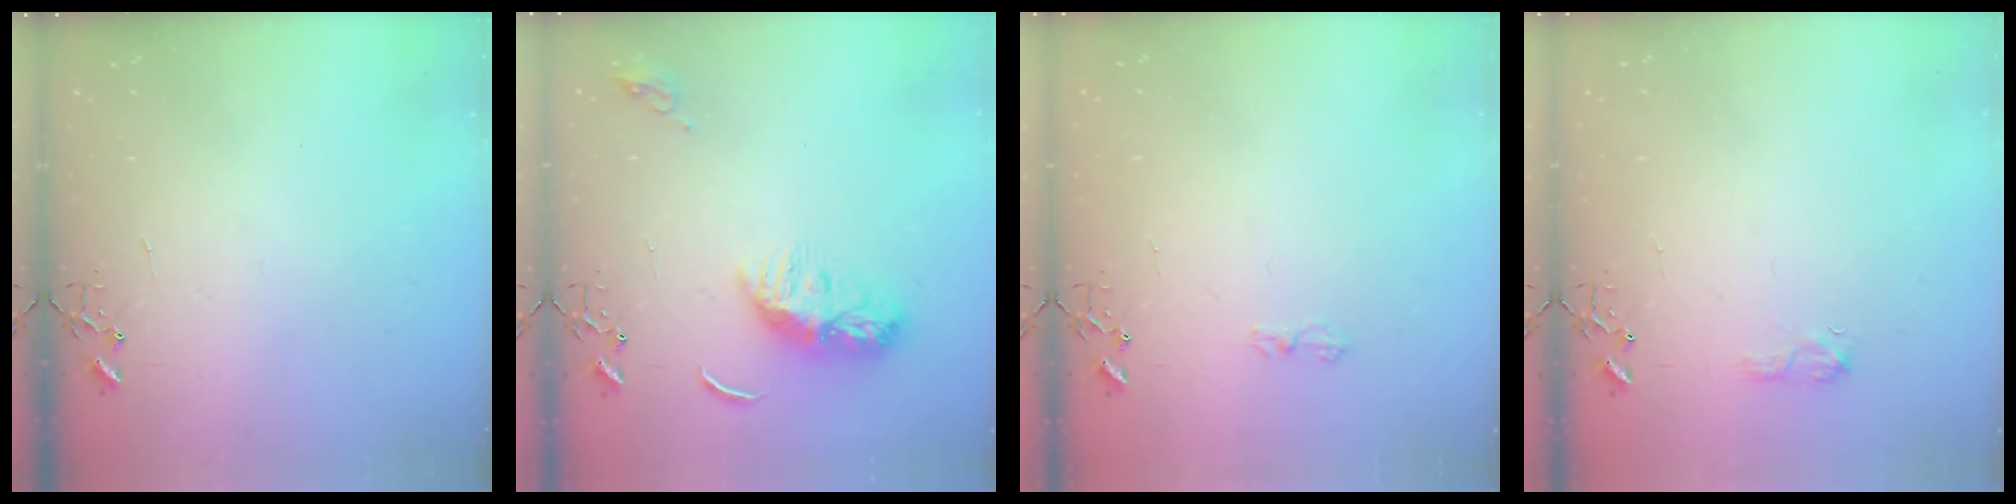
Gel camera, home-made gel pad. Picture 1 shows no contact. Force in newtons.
{"total": 11.2, "press": 11.2, "slide": 0.1}
{"total": 5.4, "press": 5.4, "slide": 0.7}
{"total": 7.4, "press": 7.3, "slide": 0.8}